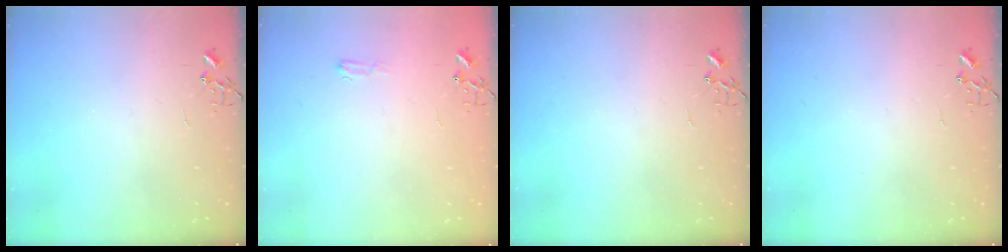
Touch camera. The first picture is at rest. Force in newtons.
{"total": 4.6, "press": 4.5, "slide": 0.6}
{"total": 0.0}
{"total": 0.0}